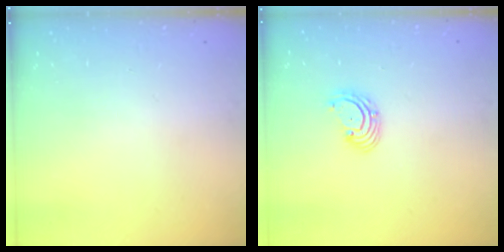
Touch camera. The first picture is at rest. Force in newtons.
{"total": 2.9, "press": 2.9, "slide": 0.1}